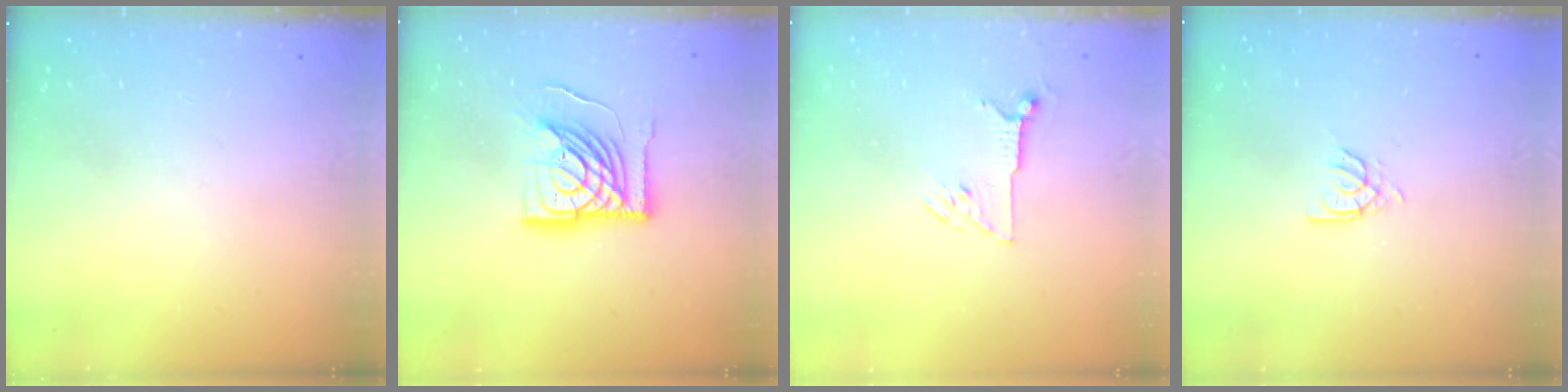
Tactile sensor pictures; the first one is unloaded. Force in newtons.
{"total": 17.5, "press": 17.4, "slide": 2.2}
{"total": 6.3, "press": 6.3, "slide": 0.5}
{"total": 2.7, "press": 2.7, "slide": 0.2}